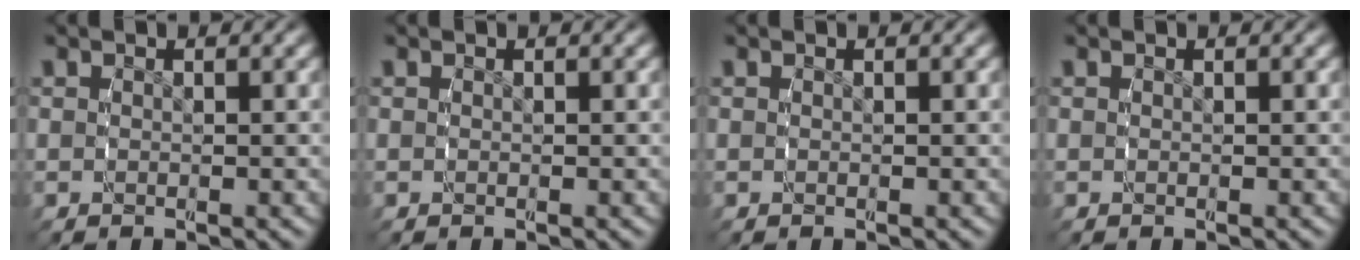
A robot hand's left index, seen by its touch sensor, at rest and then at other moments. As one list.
[{"total": 0.0}, {"total": 0.0}, {"total": 0.0}]